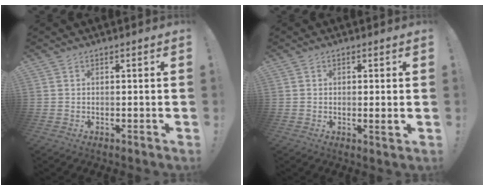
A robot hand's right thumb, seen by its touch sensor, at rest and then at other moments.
{"total": 2.0, "force": [0.2, 0.2, 1.9], "torque": [-0.026, -0.003, 0.001]}